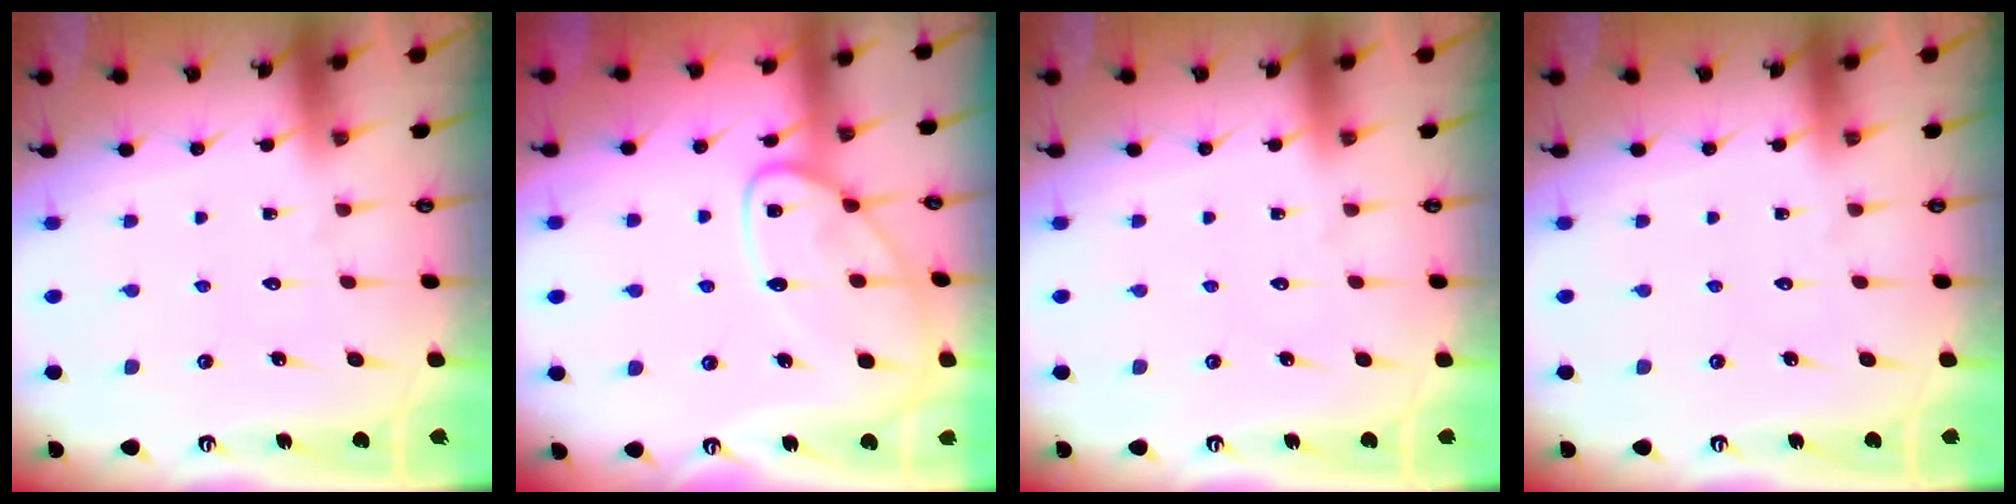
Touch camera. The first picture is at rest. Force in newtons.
{"total": 12.0, "press": 12.0, "slide": 0.7}
{"total": 0.0}
{"total": 0.0}